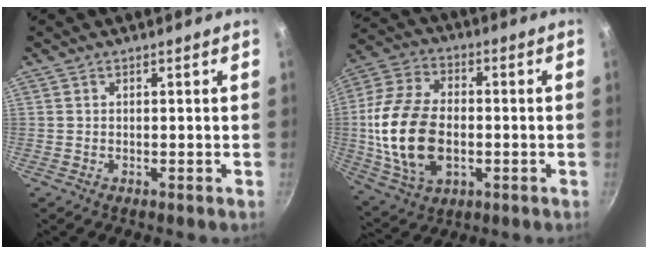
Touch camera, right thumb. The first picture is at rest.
{"total": 18.6, "force": [-1.8, 11.8, 14.3], "torque": [-0.275, 0.016, -0.029]}